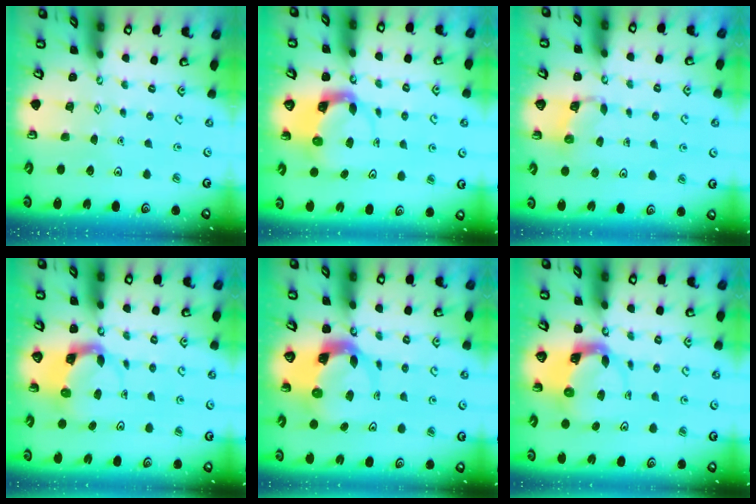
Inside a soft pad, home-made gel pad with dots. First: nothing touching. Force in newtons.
{"total": 3.9, "press": 3.8, "slide": 0.5}
{"total": 2.1, "press": 2.0, "slide": 0.5}
{"total": 4.0, "press": 4.0, "slide": 0.4}
{"total": 4.7, "press": 4.6, "slide": 0.7}
{"total": 3.9, "press": 3.9, "slide": 0.6}